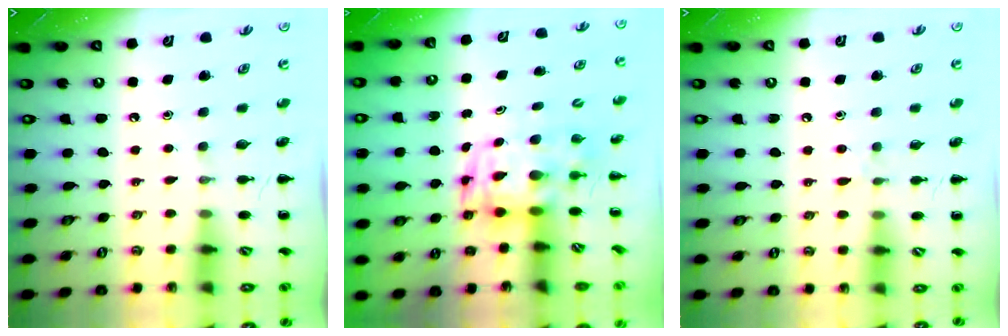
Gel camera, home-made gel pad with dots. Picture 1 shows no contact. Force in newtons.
{"total": 3.5, "press": 3.4, "slide": 0.7}
{"total": 4.1, "press": 3.9, "slide": 1.2}